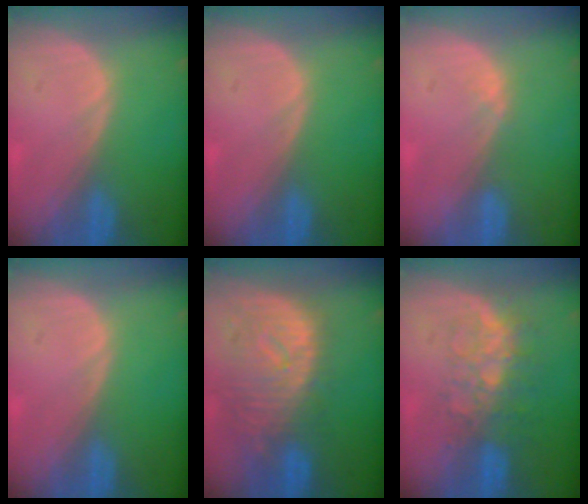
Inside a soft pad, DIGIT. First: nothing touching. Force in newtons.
{"total": 0.0}
{"total": 1.0, "press": 0.8, "slide": 0.6}
{"total": 0.0}
{"total": 10.7, "press": 9.4, "slide": 4.9}
{"total": 8.2, "press": 7.0, "slide": 4.1}